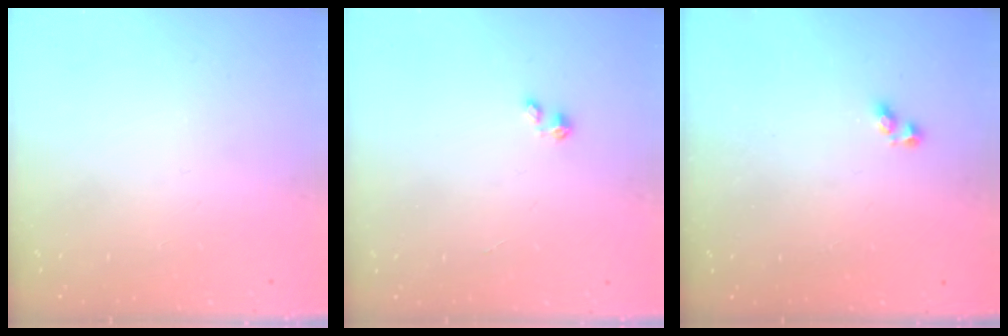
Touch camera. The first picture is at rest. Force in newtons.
{"total": 0.0}
{"total": 1.9, "press": 1.9, "slide": 0.4}